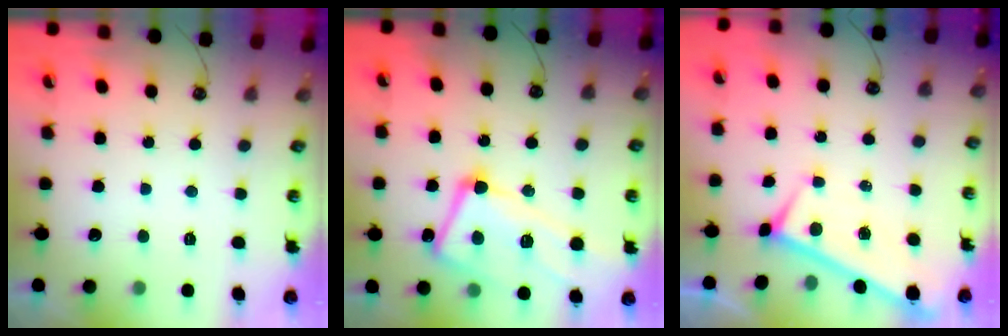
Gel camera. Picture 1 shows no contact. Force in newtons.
{"total": 9.5, "press": 9.4, "slide": 1.5}
{"total": 0.0}